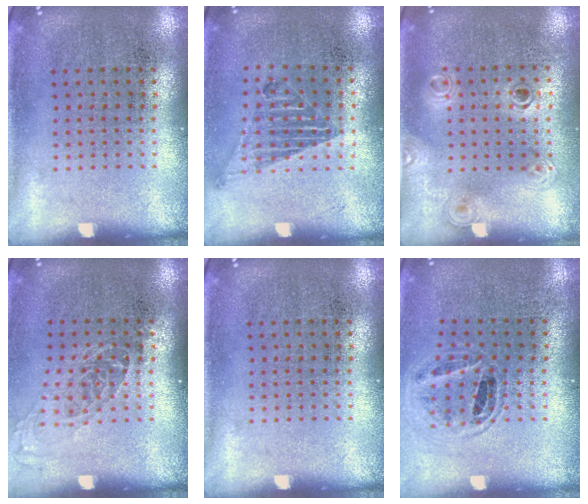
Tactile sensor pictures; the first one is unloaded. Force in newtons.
{"total": 1.0, "press": 0.9, "slide": 0.4}
{"total": 1.2, "press": 1.0, "slide": 0.6}
{"total": 1.2, "press": 1.0, "slide": 0.7}
{"total": 0.0}
{"total": 0.9, "press": 0.9, "slide": 0.2}